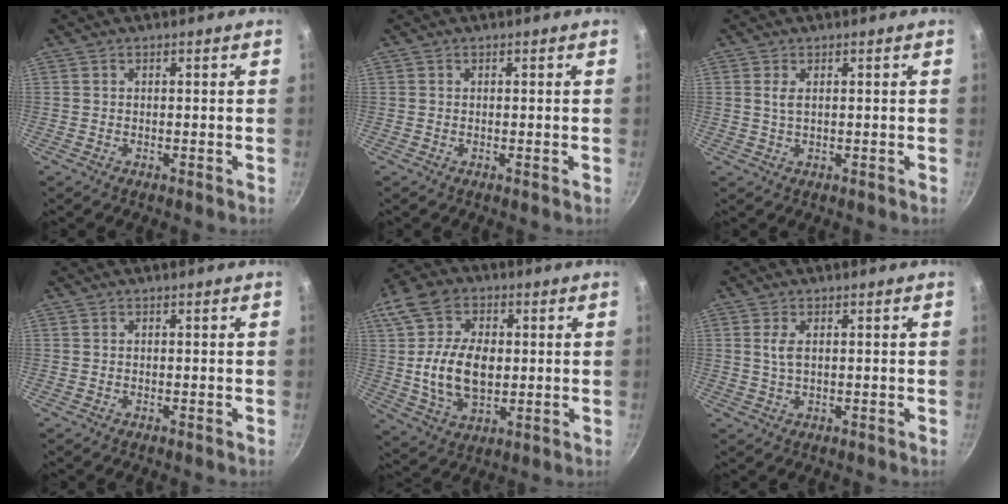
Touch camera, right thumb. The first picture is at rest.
{"total": 0.0}
{"total": 1.8, "force": [0.6, 0.8, 1.5], "torque": [-0.031, -0.003, 0.012]}
{"total": 0.0}
{"total": 16.3, "force": [1.0, 10.8, 12.2], "torque": [-0.221, 0.005, 0.016]}
{"total": 2.7, "force": [0.7, 1.3, 2.2], "torque": [-0.043, -0.002, 0.014]}